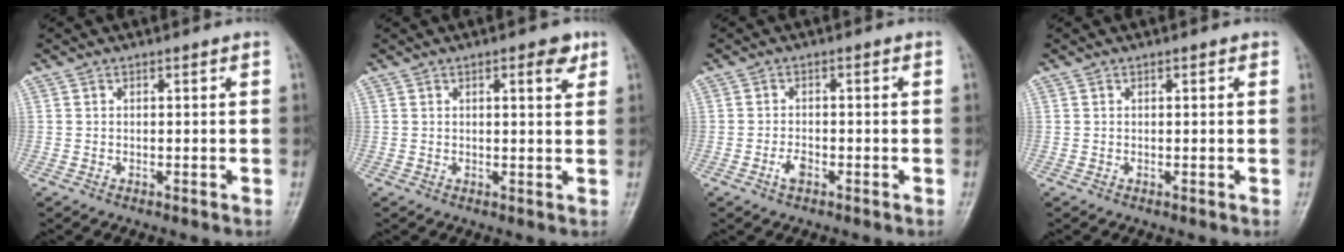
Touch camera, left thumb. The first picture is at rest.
{"total": 3.7, "force": [1.9, 1.3, 3.0], "torque": [-0.031, -0.006, 0.022]}
{"total": 2.3, "force": [-1.2, 1.2, 1.6], "torque": [-0.032, 0.006, -0.024]}
{"total": 0.7, "force": [0.3, 0.3, 0.5], "torque": [-0.007, 0.000, 0.002]}